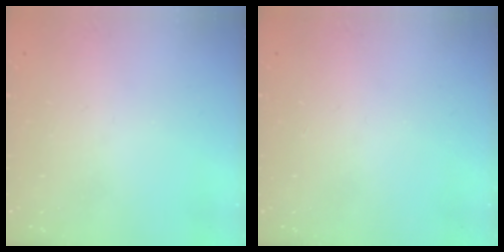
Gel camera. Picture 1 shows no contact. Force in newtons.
{"total": 0.0}